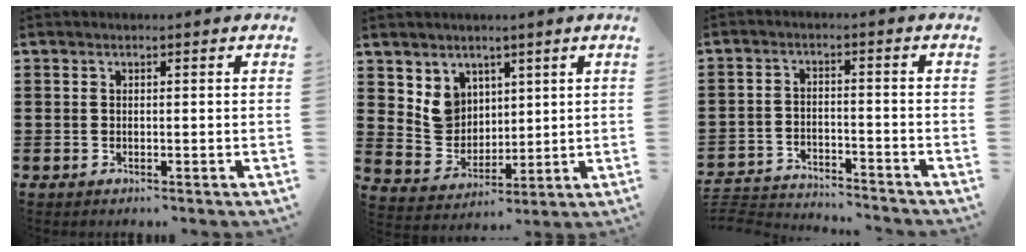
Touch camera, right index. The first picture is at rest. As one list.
[{"total": 6.3, "force": [3.3, 5.2, 1.2], "torque": [-0.054, 0.001, 0.066]}, {"total": 3.8, "force": [-3.7, 0.2, 0.2], "torque": [-0.016, 0.001, -0.082]}]